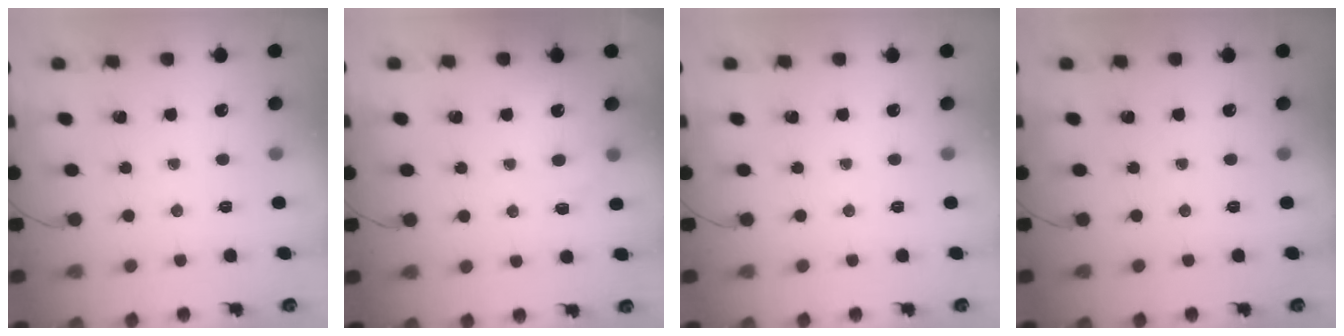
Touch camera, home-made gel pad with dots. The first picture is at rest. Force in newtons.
{"total": 5.2, "press": 4.9, "slide": 1.7}
{"total": 0.0}
{"total": 0.0}